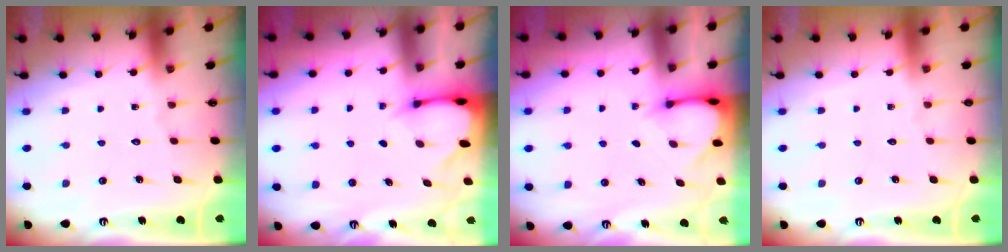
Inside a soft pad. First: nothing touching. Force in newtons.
{"total": 2.4, "press": 2.4, "slide": 0.1}
{"total": 3.1, "press": 3.1, "slide": 0.2}
{"total": 0.0}